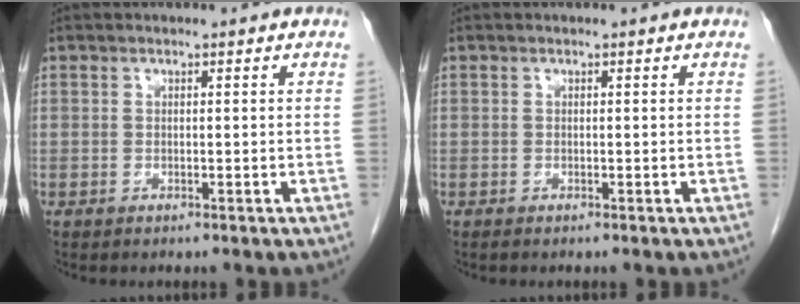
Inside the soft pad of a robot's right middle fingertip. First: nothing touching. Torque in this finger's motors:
{"motor_torque": [0.31, -0.02, 0.00, 0.01]}